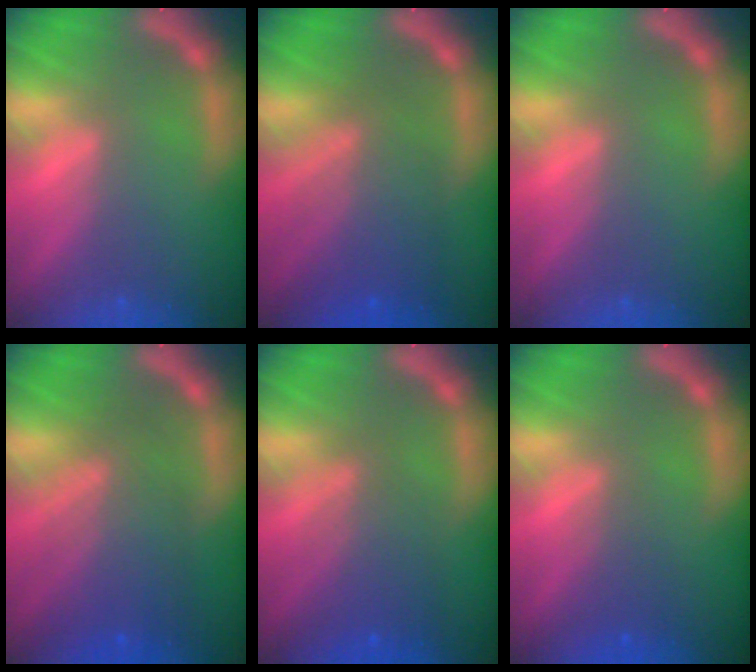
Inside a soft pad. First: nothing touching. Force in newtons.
{"total": 7.0}
{"total": 0.0}
{"total": 7.0}
{"total": 4.6}
{"total": 1.9}